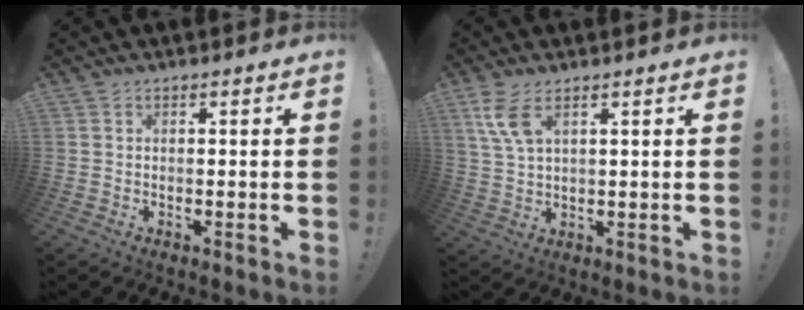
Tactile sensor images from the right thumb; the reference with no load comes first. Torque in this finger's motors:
{"motor_torque": [0.66, 0.67, 0.29, -0.35, 0.05]}